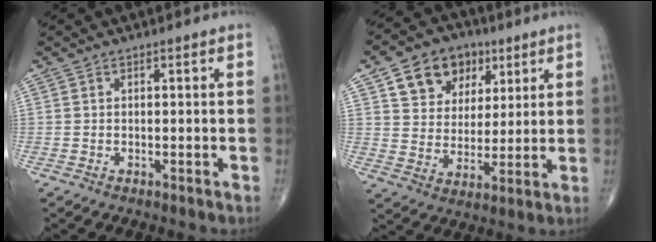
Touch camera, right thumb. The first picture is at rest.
{"total": 12.7, "force": [6.1, 9.6, 5.7], "torque": [-0.056, -0.015, 0.105]}